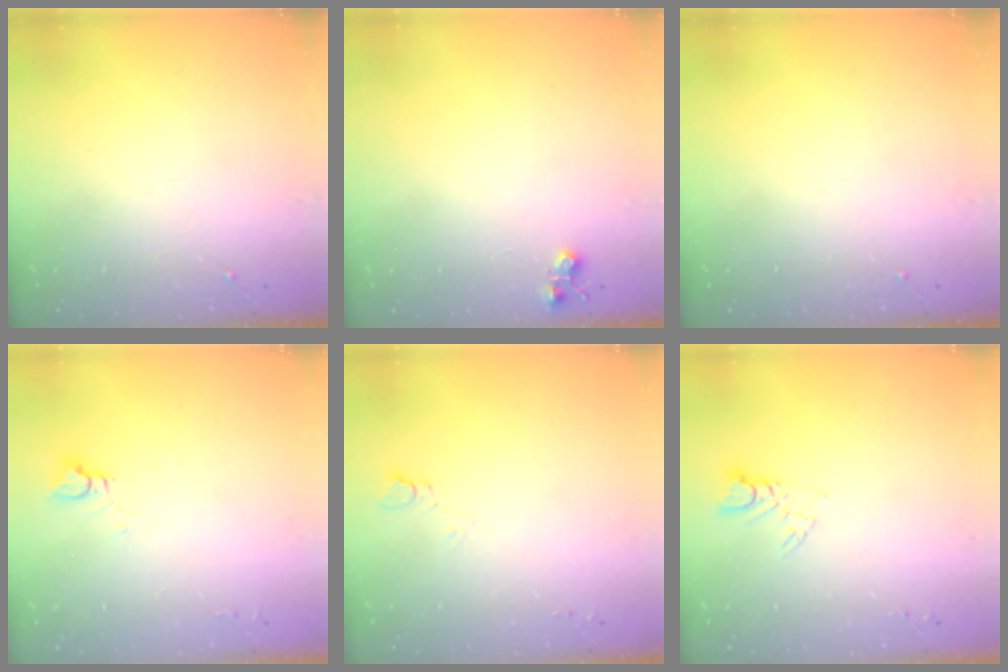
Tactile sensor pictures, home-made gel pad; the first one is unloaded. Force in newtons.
{"total": 4.8, "press": 4.8, "slide": 0.7}
{"total": 0.0}
{"total": 4.6, "press": 4.5, "slide": 0.5}
{"total": 3.8, "press": 3.8, "slide": 0.3}
{"total": 4.5, "press": 4.5, "slide": 0.5}